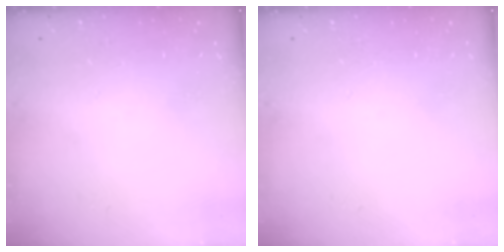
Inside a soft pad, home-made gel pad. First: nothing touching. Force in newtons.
{"total": 0.0}